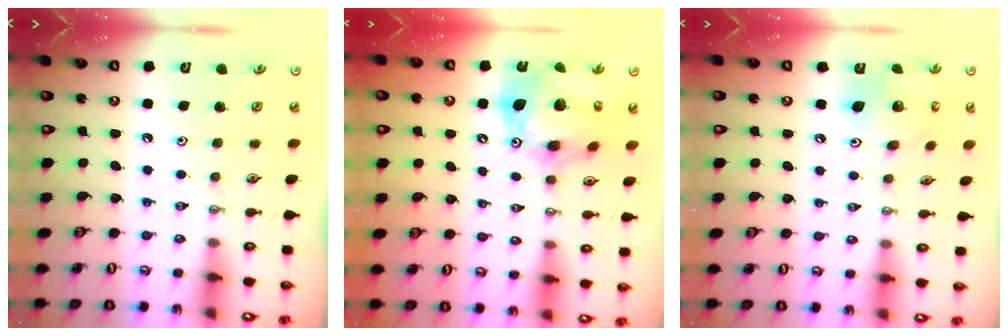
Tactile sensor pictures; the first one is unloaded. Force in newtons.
{"total": 16.7, "press": 16.6, "slide": 1.7}
{"total": 13.1, "press": 12.8, "slide": 2.4}